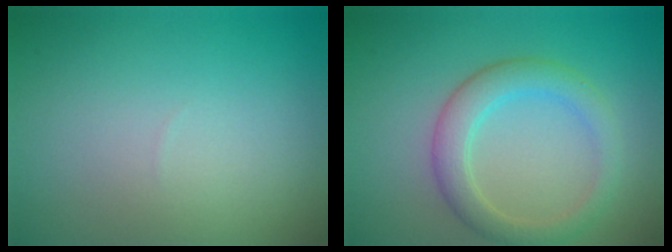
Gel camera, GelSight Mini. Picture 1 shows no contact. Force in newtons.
{"total": 3.7, "press": 3.7, "slide": 0.5}